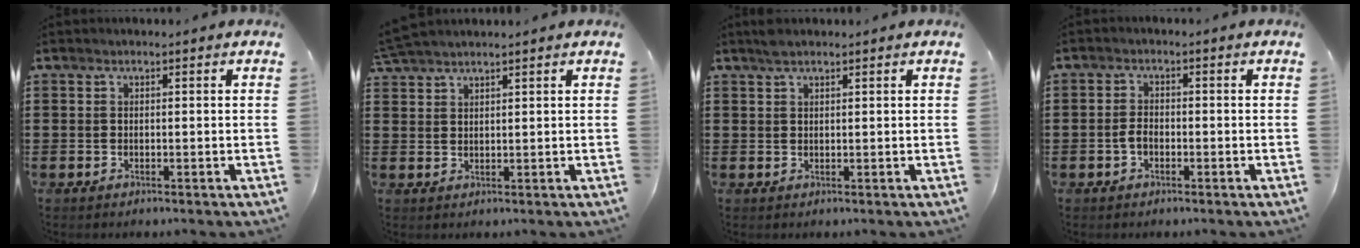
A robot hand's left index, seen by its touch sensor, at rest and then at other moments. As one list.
[{"total": 2.9, "force": [2.7, 0.1, 0.8], "torque": [-0.023, 0.002, 0.054]}, {"total": 1.7, "force": [1.4, 0.3, 0.9], "torque": [-0.020, 0.001, 0.025]}, {"total": 2.4, "force": [-0.8, 1.2, 1.9], "torque": [-0.052, -0.002, -0.020]}]